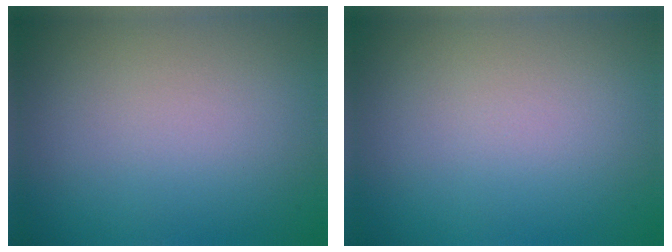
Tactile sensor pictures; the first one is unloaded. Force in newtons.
{"total": 0.0}